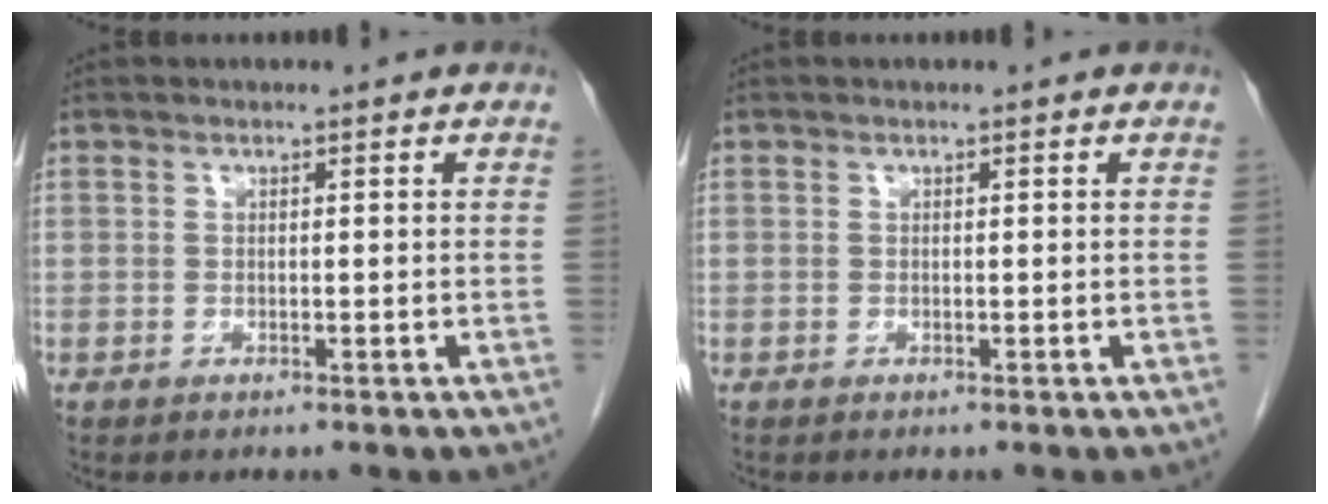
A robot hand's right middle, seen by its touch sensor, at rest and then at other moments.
{"total": 0.0}